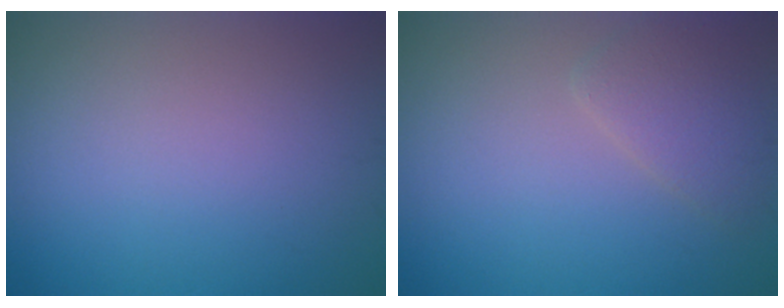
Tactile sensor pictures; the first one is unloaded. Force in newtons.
{"total": 2.5, "press": 2.5, "slide": 0.1}